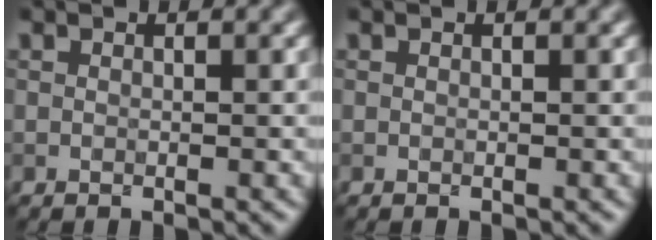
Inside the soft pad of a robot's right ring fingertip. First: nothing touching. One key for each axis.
{"total": 0.0}